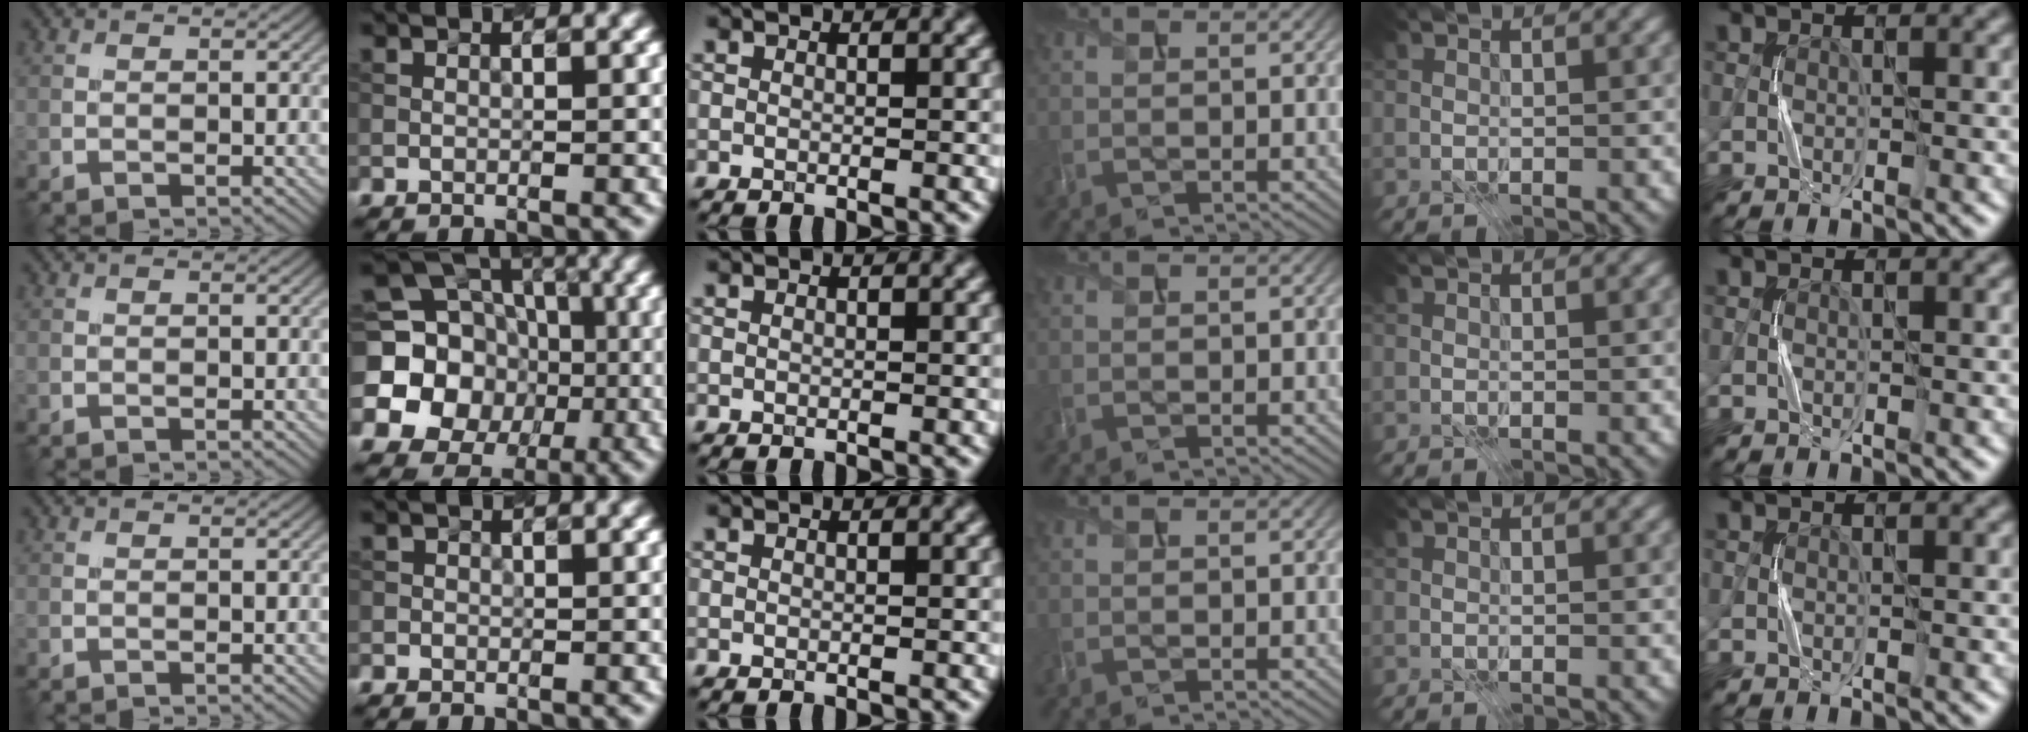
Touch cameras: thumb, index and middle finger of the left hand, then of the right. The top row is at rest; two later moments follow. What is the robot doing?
{"motion": "press", "object": "joystick"}